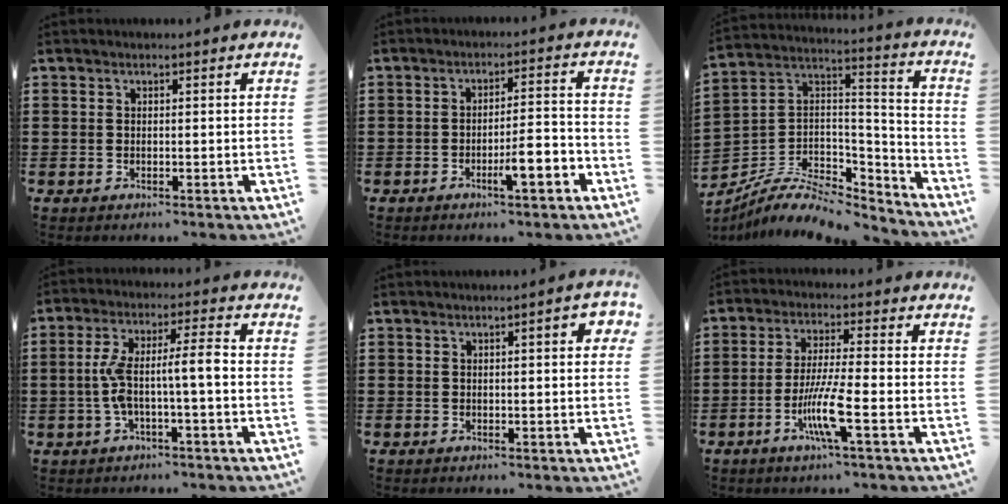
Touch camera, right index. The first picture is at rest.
{"total": 5.6, "force": [-2.9, 0.9, 4.7], "torque": [-0.074, 0.002, -0.050]}
{"total": 8.7, "force": [-6.2, 4.1, 4.6], "torque": [-0.089, 0.011, -0.115]}
{"total": 7.3, "force": [-1.0, 0.9, 7.2], "torque": [-0.137, 0.000, -0.024]}
{"total": 2.4, "force": [0.5, 0.4, 2.4], "torque": [-0.028, -0.002, 0.002]}
{"total": 7.9, "force": [-3.2, 0.5, 7.3], "torque": [-0.153, -0.018, -0.065]}